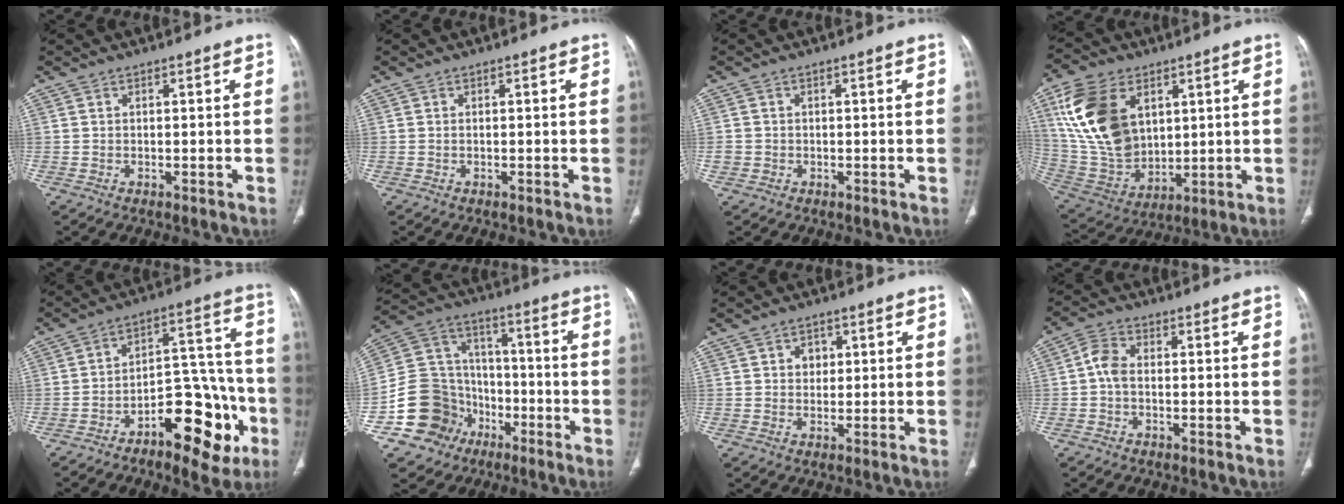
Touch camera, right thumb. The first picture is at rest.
{"total": 0.0}
{"total": 1.8, "force": [-0.3, 1.7, 0.5], "torque": [-0.005, 0.006, -0.003]}
{"total": 19.6, "force": [6.4, 13.0, 13.2], "torque": [-0.241, -0.020, 0.140]}
{"total": 17.4, "force": [-8.0, 8.1, 13.1], "torque": [-0.144, 0.070, -0.113]}
{"total": 15.7, "force": [-6.7, 13.5, 4.3], "torque": [-0.045, 0.085, -0.108]}
{"total": 2.9, "force": [0.9, 2.4, 1.3], "torque": [-0.003, -0.002, 0.013]}
{"total": 3.9, "force": [-0.4, 2.6, 3.0], "torque": [-0.058, 0.012, -0.016]}